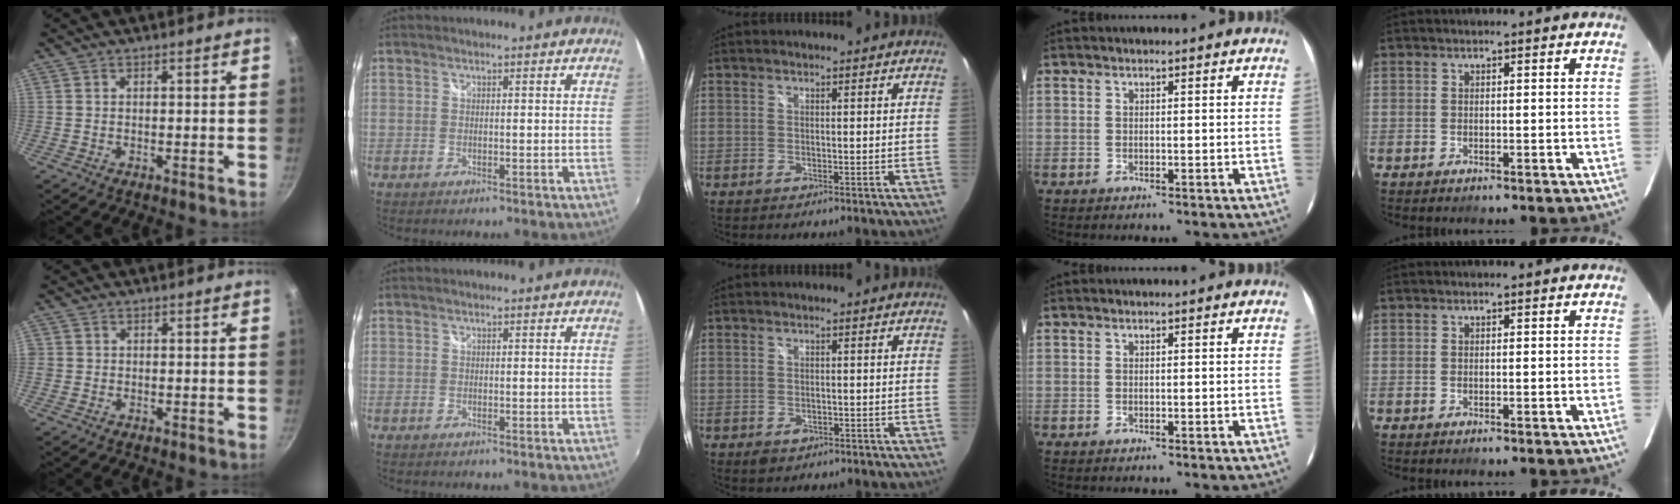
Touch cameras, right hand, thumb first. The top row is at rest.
{"thumb": {"total": 1.1, "force": [-0.2, 1.1, 0.2], "torque": [-0.001, 0.002, -0.005]}, "middle": {"total": 2.2, "force": [-1.1, 1.6, 1.2], "torque": [-0.020, -0.007, -0.013]}}